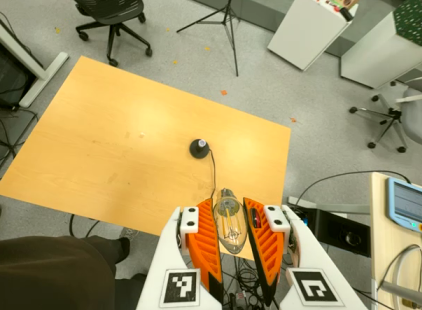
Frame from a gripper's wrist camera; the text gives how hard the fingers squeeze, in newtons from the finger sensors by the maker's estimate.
{"total": 14.3, "left": 15.7, "right": 12.8}